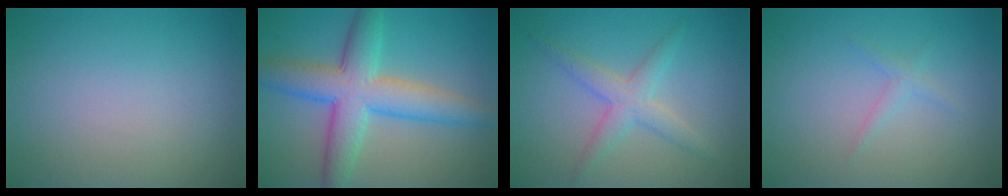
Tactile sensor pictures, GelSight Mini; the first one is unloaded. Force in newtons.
{"total": 7.5, "press": 7.5, "slide": 0.1}
{"total": 3.0, "press": 3.0, "slide": 0.1}
{"total": 1.1, "press": 1.1, "slide": 0.0}